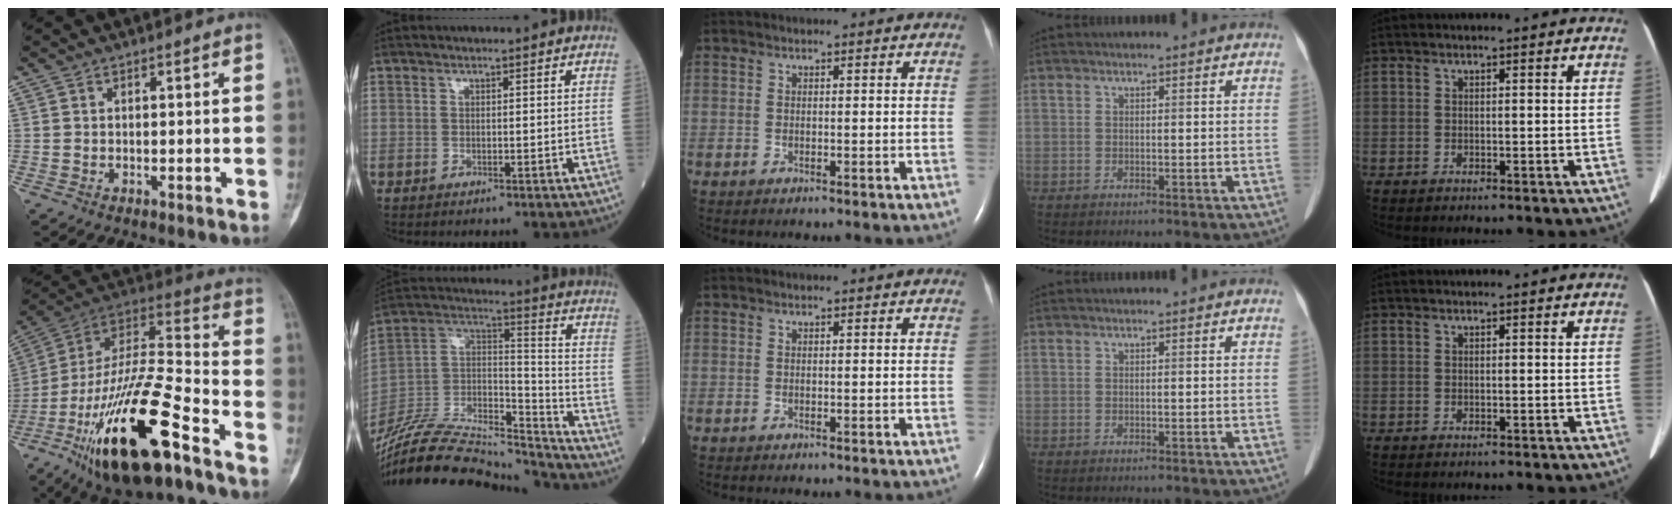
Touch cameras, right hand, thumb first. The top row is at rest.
{"thumb": {"total": 29.3, "force": [-15.2, 9.1, 23.3], "torque": [-0.458, 0.056, -0.261]}, "index": {"total": 27.5, "force": [-25.7, 4.7, 8.8], "torque": [-0.195, 0.000, -0.422]}}